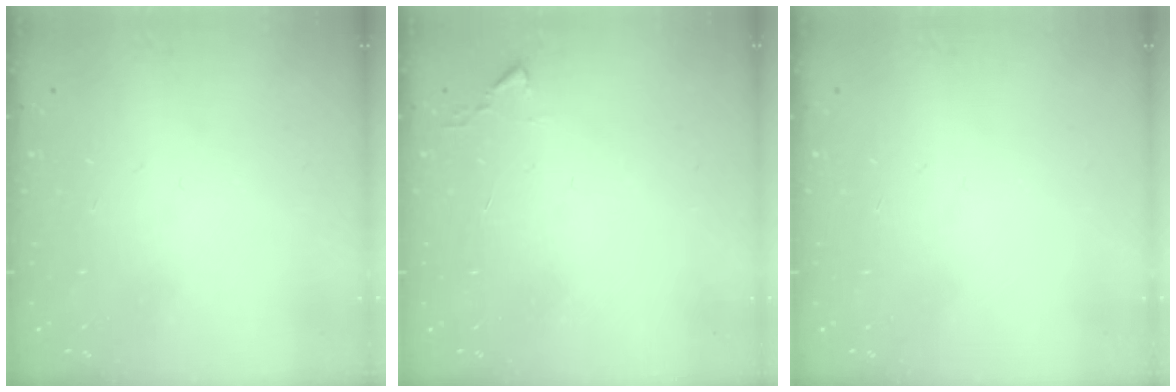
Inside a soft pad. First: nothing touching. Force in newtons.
{"total": 2.4, "press": 2.4, "slide": 0.3}
{"total": 0.0}